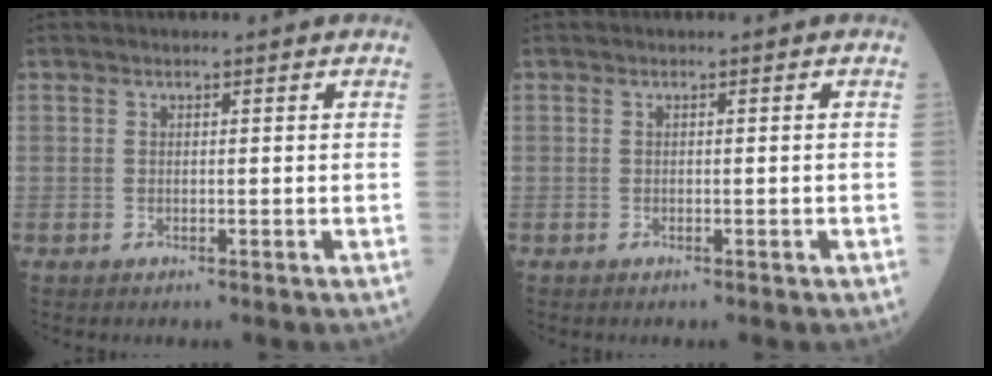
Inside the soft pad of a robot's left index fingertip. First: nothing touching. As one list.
[{"total": 0.0}]